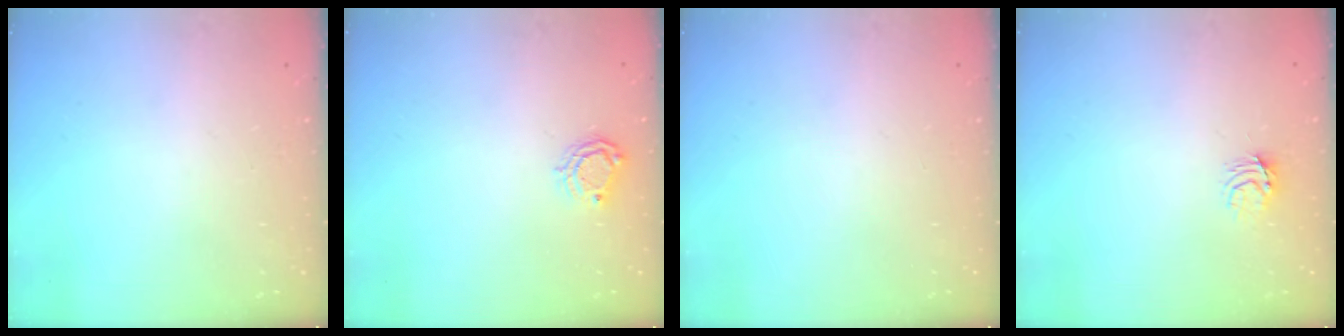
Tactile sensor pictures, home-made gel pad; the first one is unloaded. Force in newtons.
{"total": 4.9, "press": 4.9, "slide": 0.5}
{"total": 0.0}
{"total": 4.0, "press": 4.0, "slide": 0.4}